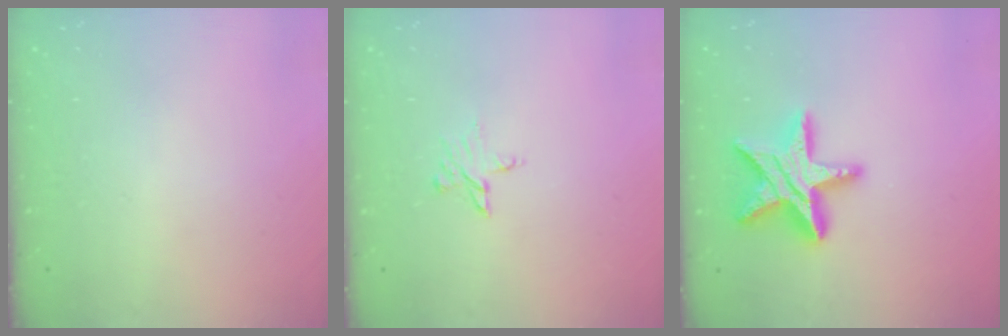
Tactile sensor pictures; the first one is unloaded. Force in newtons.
{"total": 4.5, "press": 4.5, "slide": 0.4}
{"total": 18.2, "press": 18.1, "slide": 1.4}